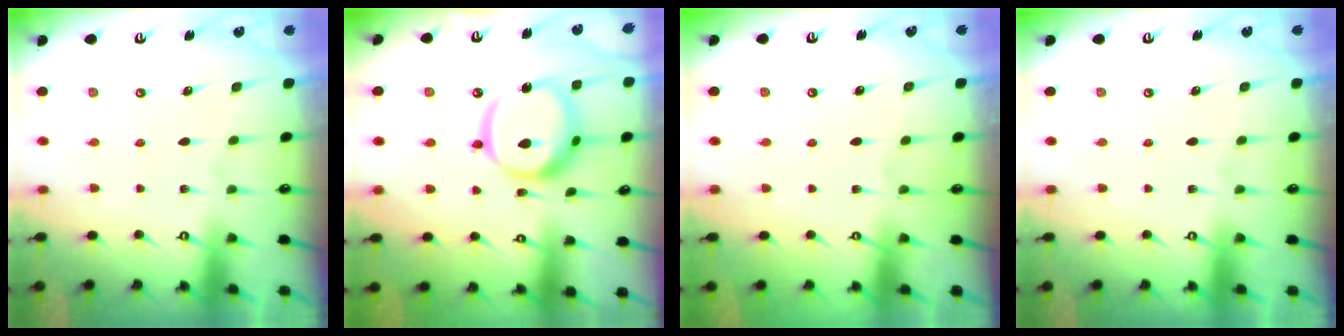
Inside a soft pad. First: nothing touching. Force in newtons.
{"total": 16.2, "press": 16.0, "slide": 2.3}
{"total": 0.0}
{"total": 0.0}